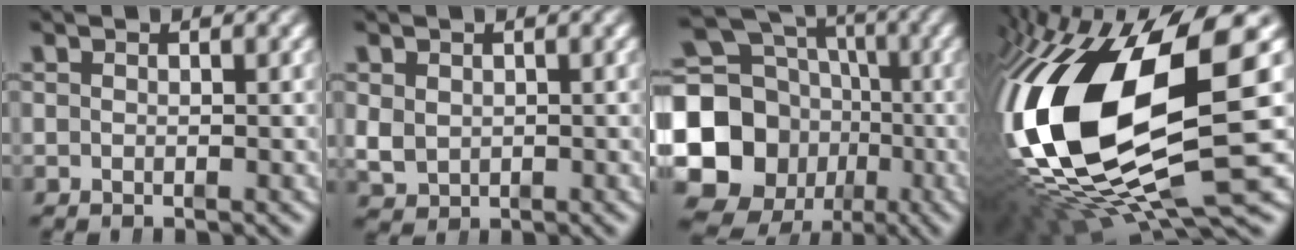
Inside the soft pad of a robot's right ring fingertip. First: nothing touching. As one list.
[{"total": 2.6, "force": [0.0, 2.3, 1.1], "torque": [-0.032, -0.018, 0.015]}, {"total": 18.9, "force": [-2.0, 17.1, 8.0], "torque": [-0.187, -0.066, -0.034]}, {"total": 19.4, "force": [-1.9, 10.7, 16.1], "torque": [-0.341, -0.050, 0.004]}]